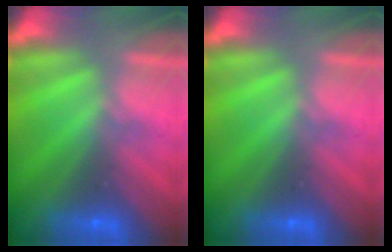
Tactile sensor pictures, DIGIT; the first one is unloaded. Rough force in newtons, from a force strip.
{"total": 0.0}